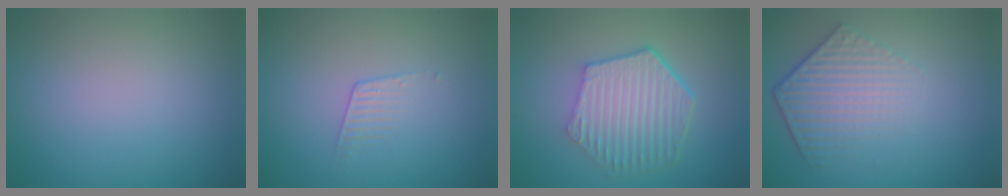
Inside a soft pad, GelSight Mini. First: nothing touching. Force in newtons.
{"total": 1.1, "press": 0.2, "slide": 1.1}
{"total": 6.1, "press": 4.6, "slide": 4.1}
{"total": 4.3, "press": 3.1, "slide": 3.1}